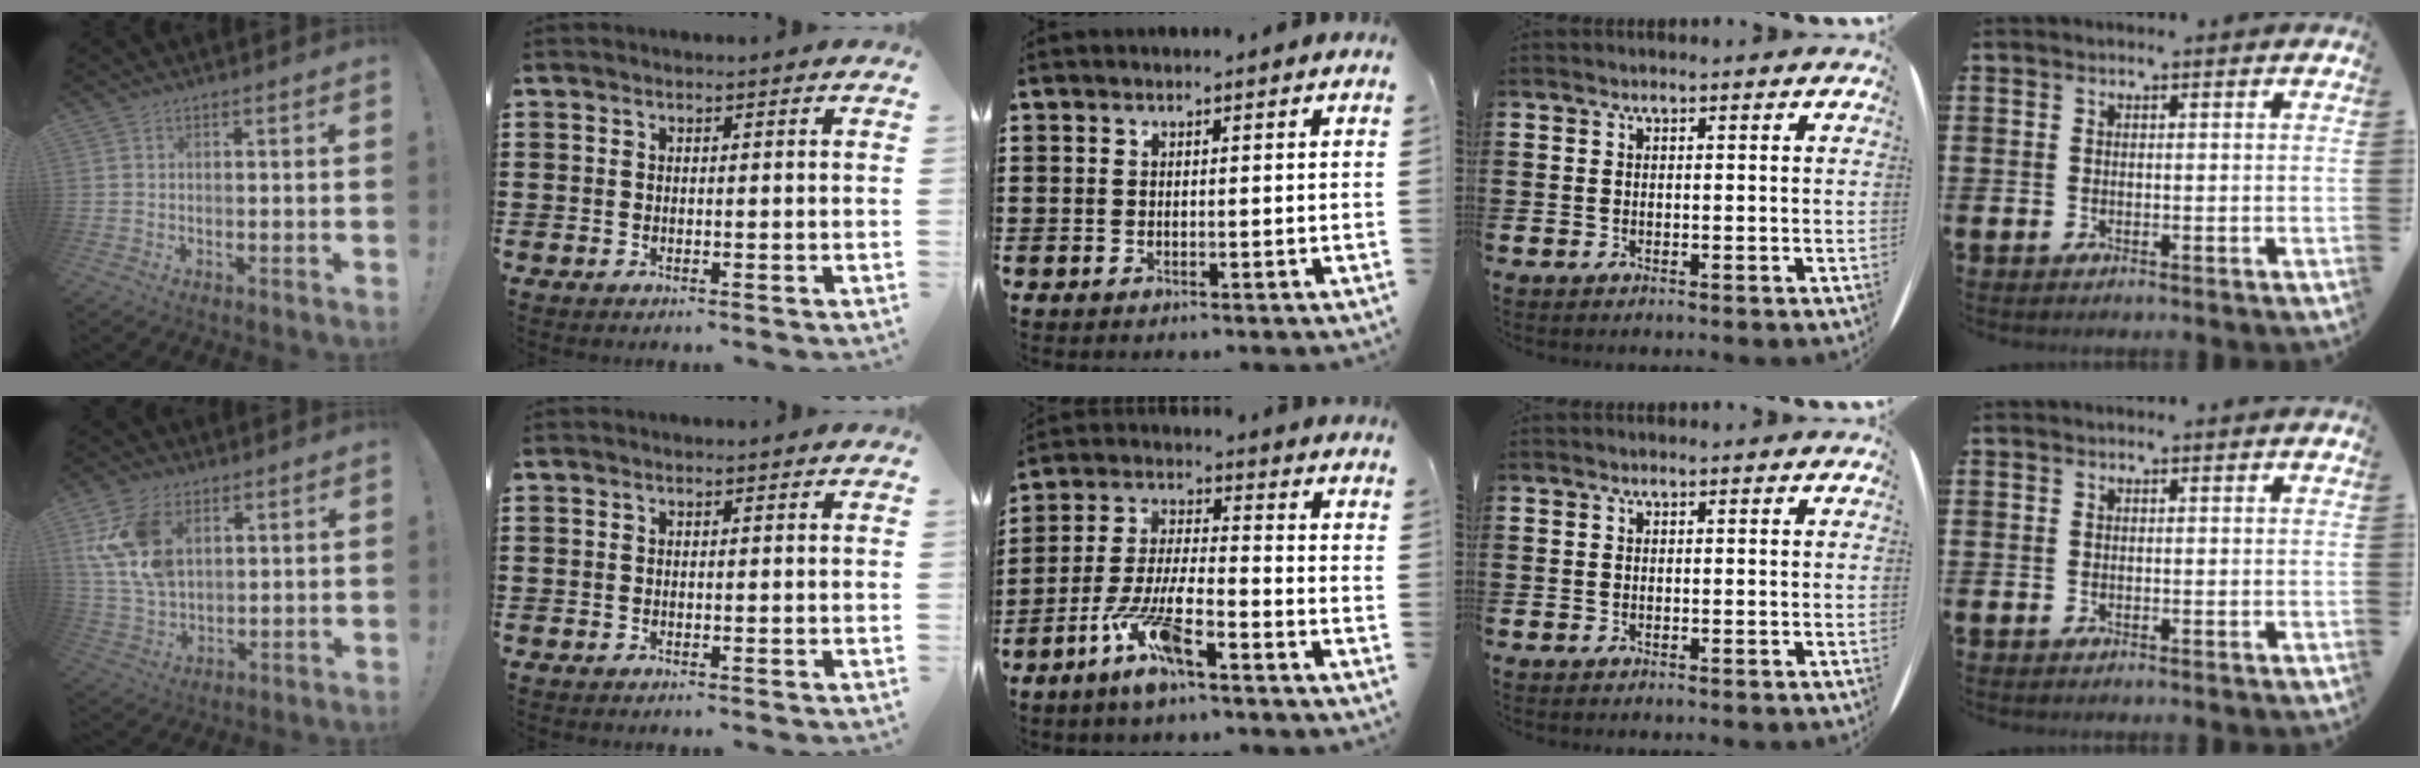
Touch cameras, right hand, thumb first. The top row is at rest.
{"thumb": {"total": 14.4, "force": [5.5, 9.4, 9.4], "torque": [-0.191, -0.011, 0.106]}, "middle": {"total": 9.3, "force": [-5.8, 2.1, 6.9], "torque": [-0.154, -0.005, -0.110]}}